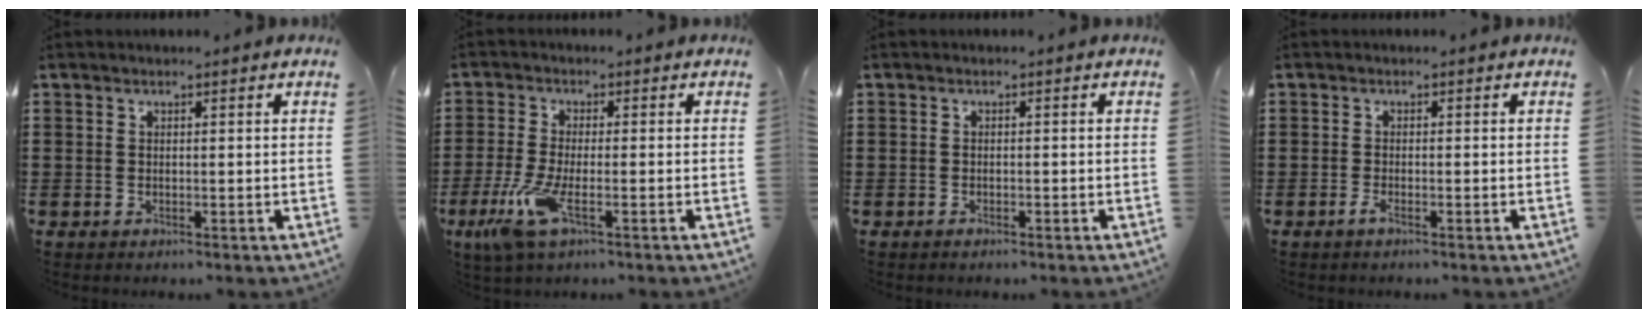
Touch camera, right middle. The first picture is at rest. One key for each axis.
{"total": 6.5, "fx": -2.9, "fy": 1.8, "fz": 5.6, "tx": -0.131, "ty": -0.017, "tz": -0.054}
{"total": 0.8, "fx": -0.7, "fy": 0.2, "fz": 0.1, "tx": -0.004, "ty": 0.000, "tz": -0.015}
{"total": 1.3, "fx": -0.8, "fy": 0.2, "fz": 1.0, "tx": -0.019, "ty": -0.002, "tz": -0.015}